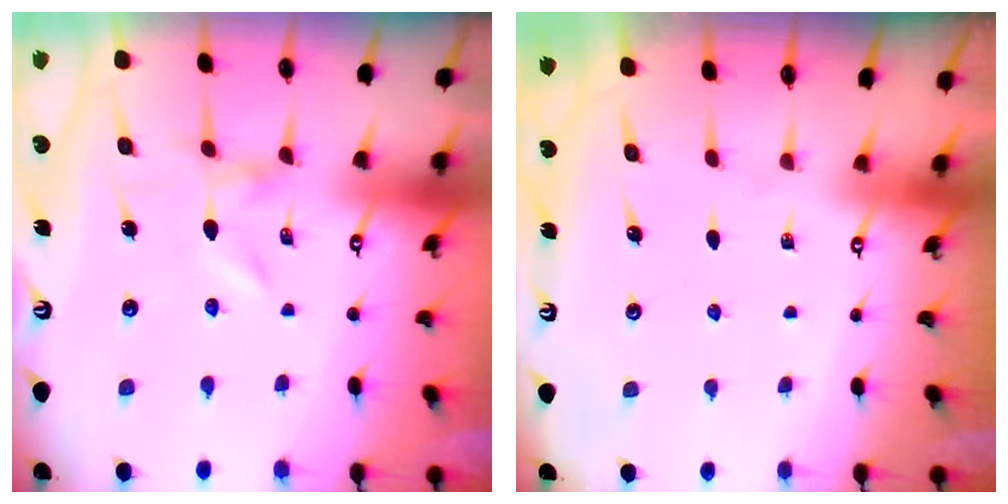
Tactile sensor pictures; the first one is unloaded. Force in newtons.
{"total": 0.0}